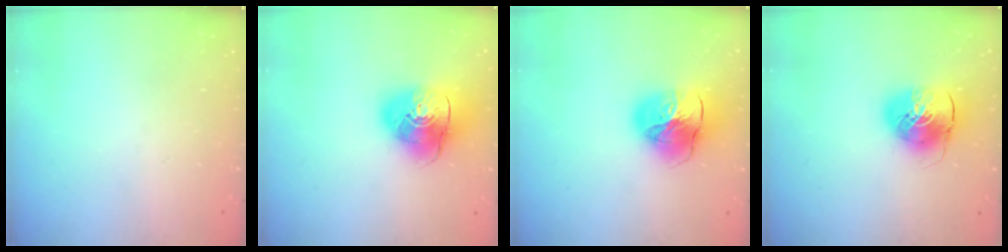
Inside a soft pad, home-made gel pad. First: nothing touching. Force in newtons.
{"total": 14.0, "press": 13.8, "slide": 2.4}
{"total": 19.2, "press": 19.0, "slide": 2.1}
{"total": 10.5, "press": 10.4, "slide": 1.8}